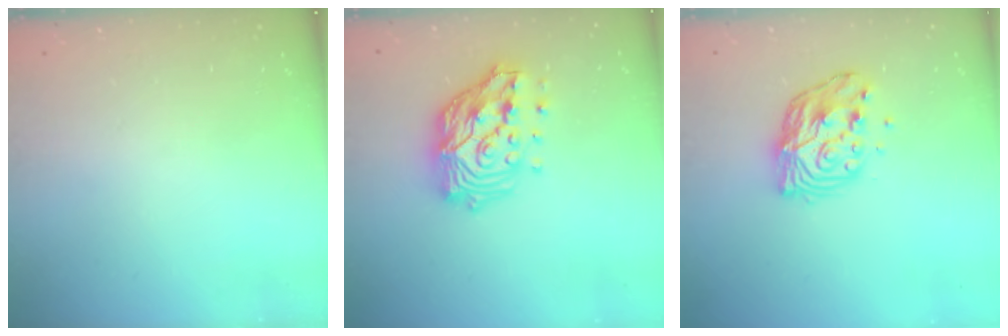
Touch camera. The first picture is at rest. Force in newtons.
{"total": 17.9, "press": 17.8, "slide": 1.7}
{"total": 11.1, "press": 11.1, "slide": 1.1}